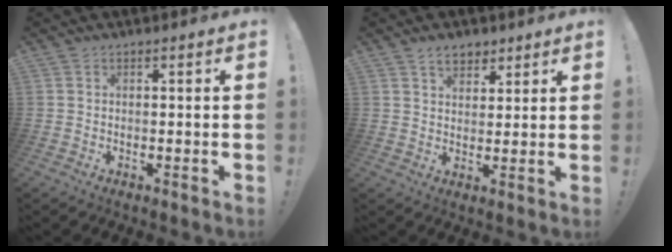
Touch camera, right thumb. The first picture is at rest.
{"total": 5.9, "force": [4.0, 3.6, 2.3], "torque": [-0.034, -0.015, 0.074]}